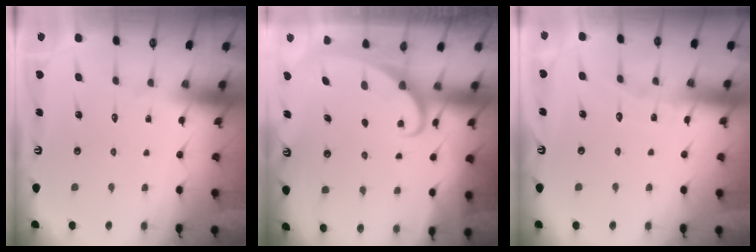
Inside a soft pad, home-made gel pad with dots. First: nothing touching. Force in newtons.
{"total": 1.8, "press": 1.8, "slide": 0.2}
{"total": 4.9, "press": 4.8, "slide": 0.3}